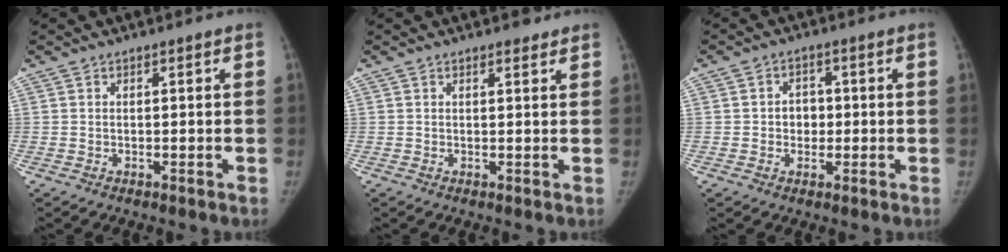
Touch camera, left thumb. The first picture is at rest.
{"total": 1.7, "force": [1.4, 0.7, 0.7], "torque": [-0.006, -0.008, 0.017]}
{"total": 3.8, "force": [-0.1, 3.3, 2.0], "torque": [-0.004, 0.007, -0.006]}